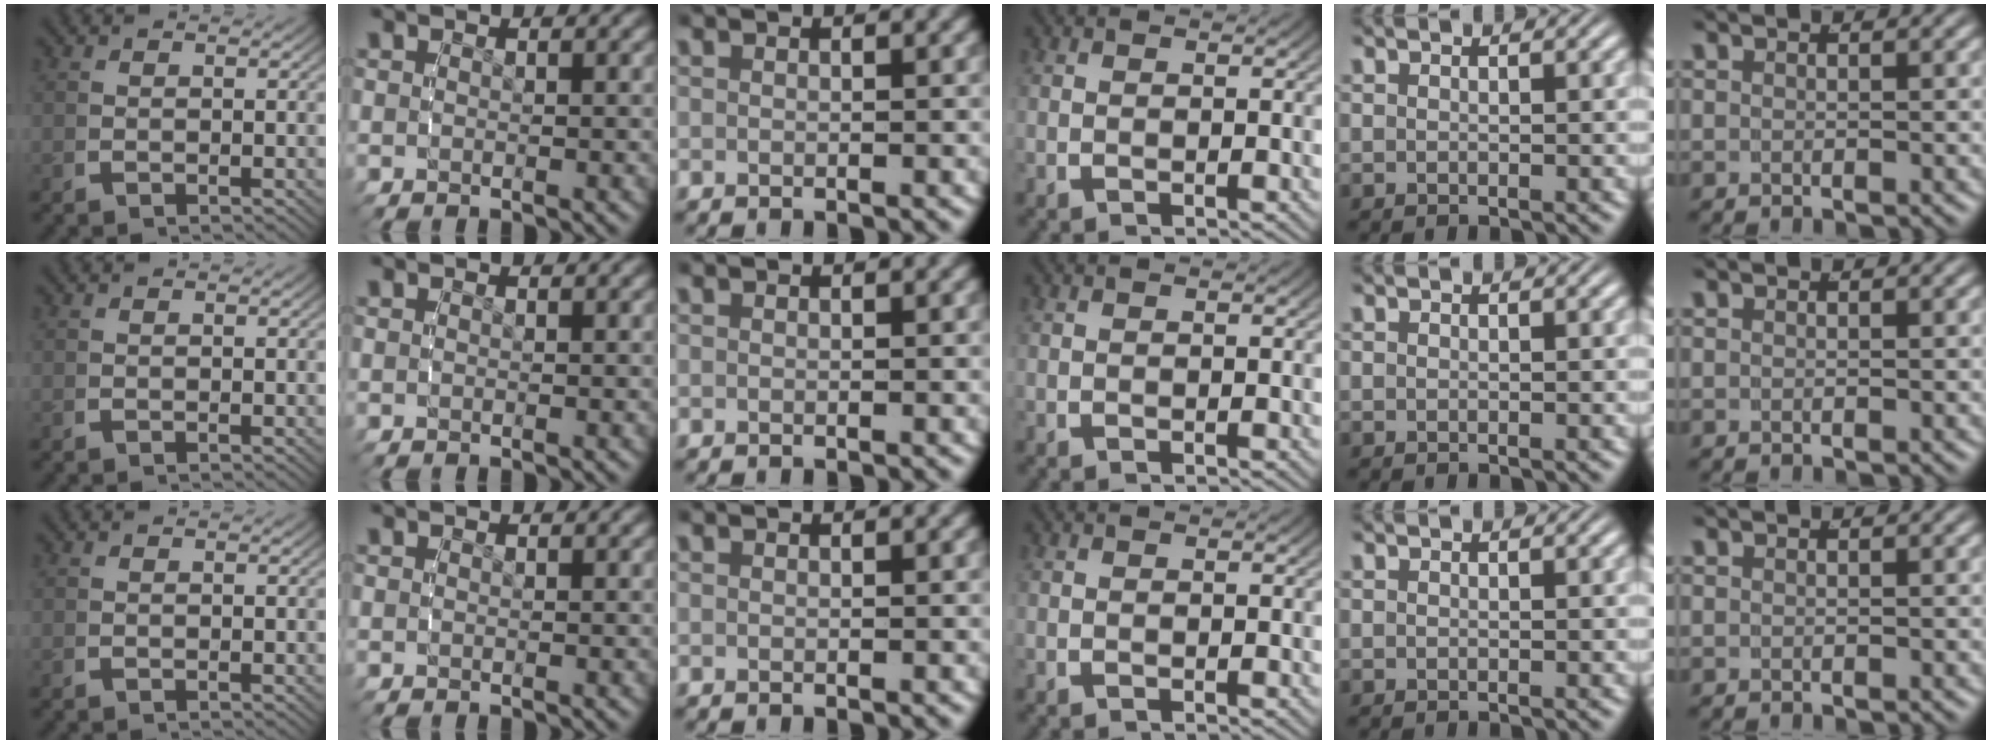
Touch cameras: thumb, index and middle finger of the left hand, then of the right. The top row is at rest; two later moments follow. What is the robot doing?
{"motion": "reach", "object": "measuring cup"}